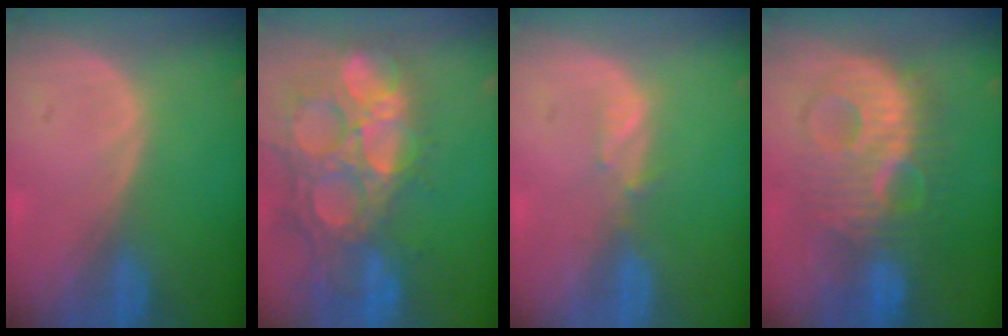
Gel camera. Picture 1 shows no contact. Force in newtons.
{"total": 14.8, "press": 12.3, "slide": 8.3}
{"total": 1.5, "press": 1.4, "slide": 0.2}
{"total": 10.1, "press": 10.1, "slide": 0.3}